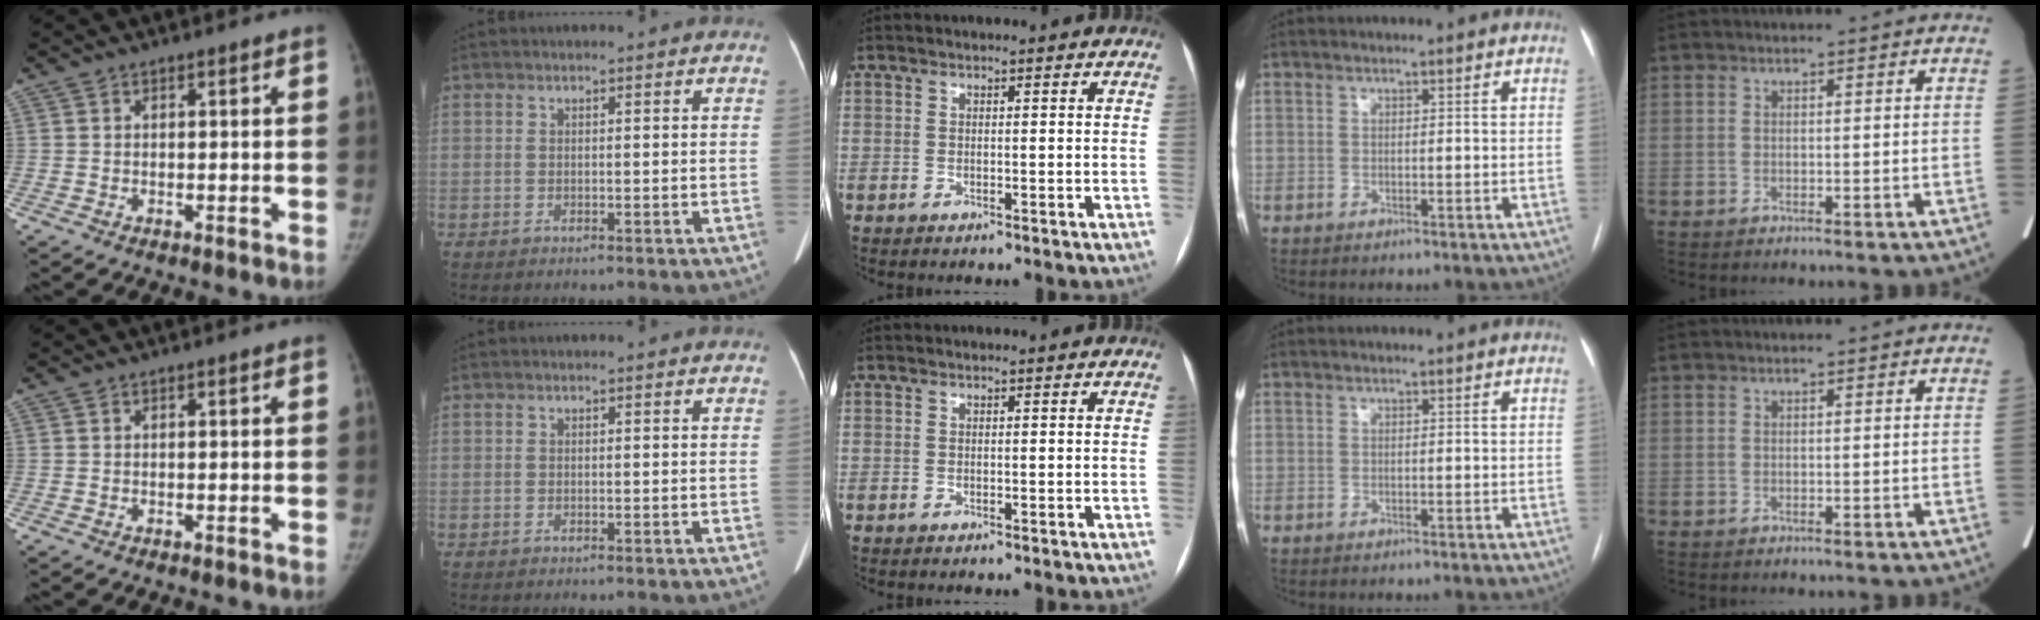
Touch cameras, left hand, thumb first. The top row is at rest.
{}